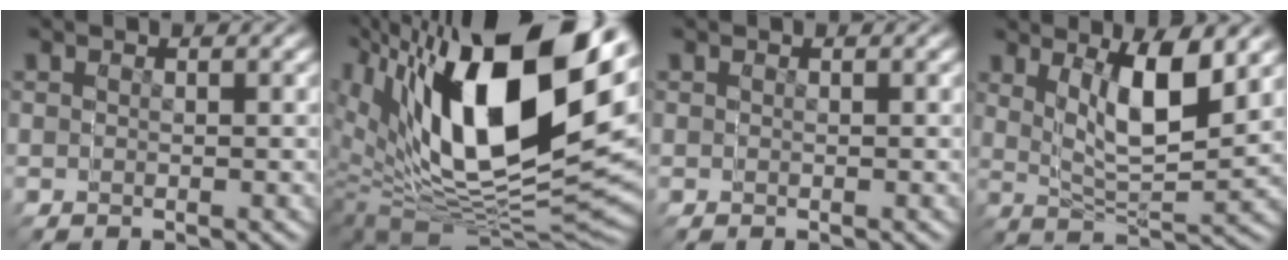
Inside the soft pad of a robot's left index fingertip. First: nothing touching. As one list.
[{"total": 15.8, "force": [4.3, 8.9, 12.3], "torque": [-0.235, 0.008, 0.071]}, {"total": 0.0}, {"total": 5.1, "force": [4.7, 0.1, 2.0], "torque": [-0.071, 0.032, 0.058]}]